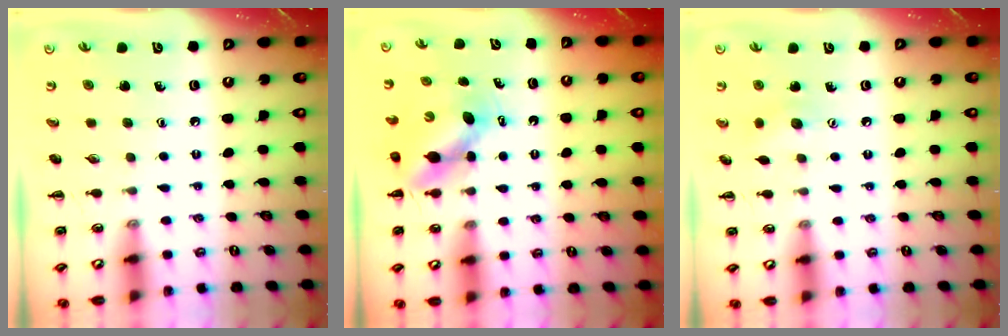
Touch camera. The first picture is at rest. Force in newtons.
{"total": 6.2, "press": 6.2, "slide": 0.5}
{"total": 6.5, "press": 6.3, "slide": 1.4}